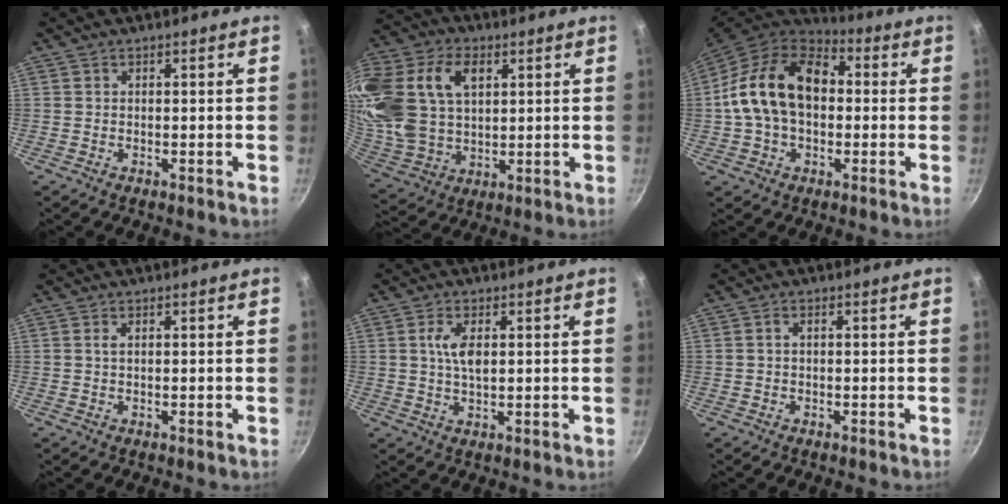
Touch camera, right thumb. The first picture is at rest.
{"total": 26.7, "force": [8.6, 18.2, 17.6], "torque": [-0.397, 0.022, 0.168]}
{"total": 18.4, "force": [1.0, 12.6, 13.4], "torque": [-0.211, 0.037, 0.003]}
{"total": 1.0, "force": [0.3, 0.2, 0.9], "torque": [-0.018, 0.000, 0.004]}
{"total": 5.0, "force": [1.1, 2.3, 4.3], "torque": [-0.079, 0.000, 0.020]}
{"total": 1.1, "force": [0.0, 0.6, 0.9], "torque": [-0.020, 0.007, -0.001]}